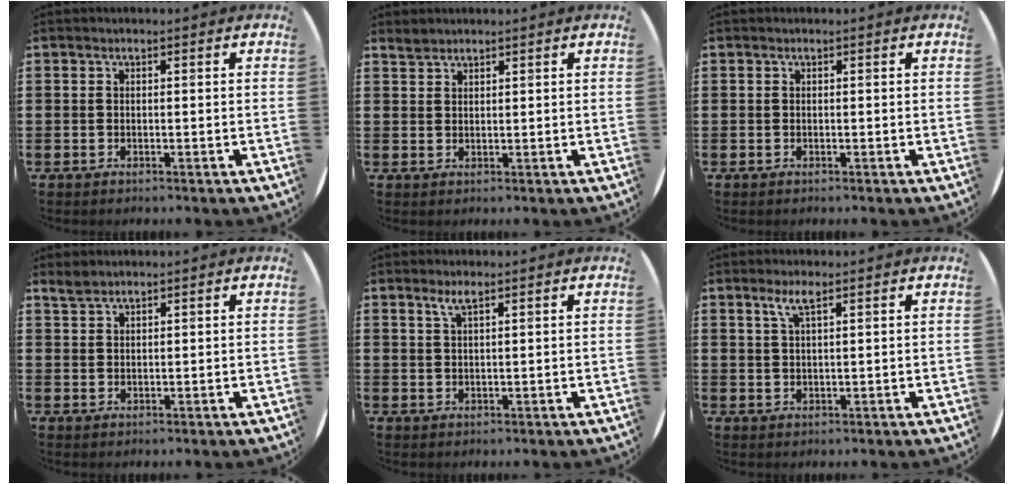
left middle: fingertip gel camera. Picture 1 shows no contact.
{"total": 1.5, "force": [1.5, 0.3, -0.1], "torque": [0.001, 0.004, 0.029]}
{"total": 0.0}
{"total": 1.8, "force": [1.7, 0.3, 0.4], "torque": [-0.009, 0.003, 0.032]}
{"total": 1.9, "force": [1.3, 0.3, 1.4], "torque": [-0.027, 0.004, 0.022]}
{"total": 2.7, "force": [1.7, 0.5, 2.1], "torque": [-0.043, 0.006, 0.028]}